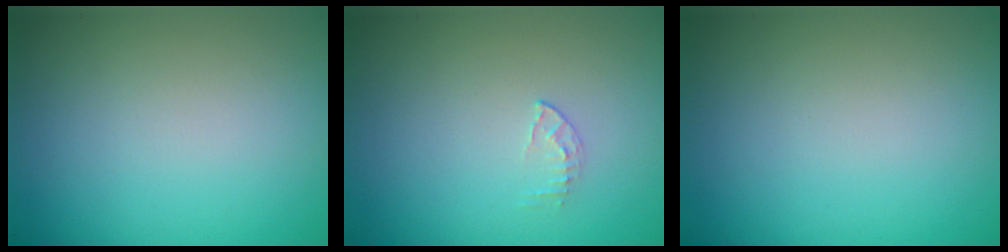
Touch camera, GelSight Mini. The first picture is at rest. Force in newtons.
{"total": 0.6, "press": 0.4, "slide": 0.4}
{"total": 0.0}